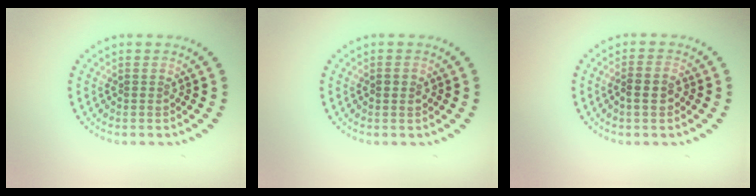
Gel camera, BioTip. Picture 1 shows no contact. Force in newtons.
{"total": 1.3, "press": 1.3, "slide": 0.2}
{"total": 2.3, "press": 2.2, "slide": 0.7}